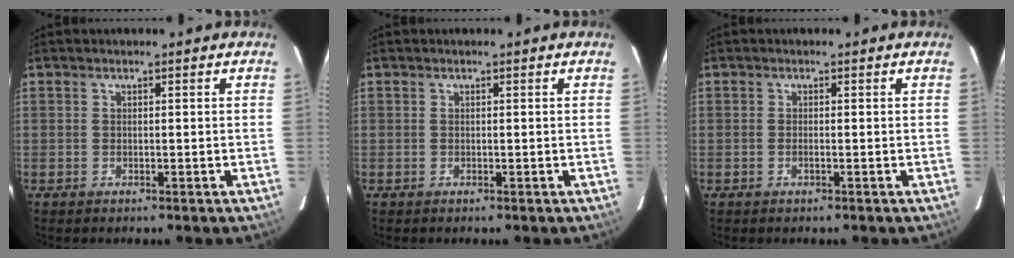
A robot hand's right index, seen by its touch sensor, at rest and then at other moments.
{"total": 0.0}
{"total": 0.6, "force": [-0.2, 0.0, 0.5], "torque": [-0.013, 0.000, -0.003]}